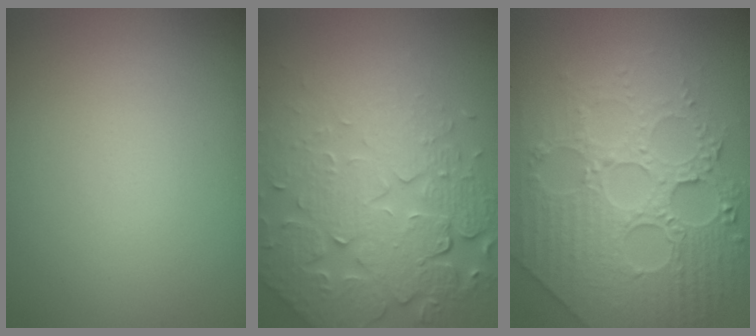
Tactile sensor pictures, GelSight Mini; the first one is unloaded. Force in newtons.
{"total": 7.9, "press": 5.6, "slide": 5.5}
{"total": 7.8, "press": 6.1, "slide": 4.8}